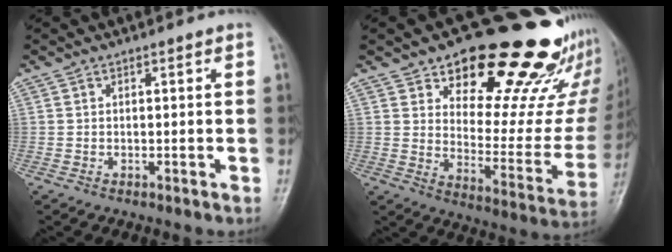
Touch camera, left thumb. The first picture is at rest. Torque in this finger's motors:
{"motor_torque": [0.56, 0.48, 1.39, -1.38, 0.11]}